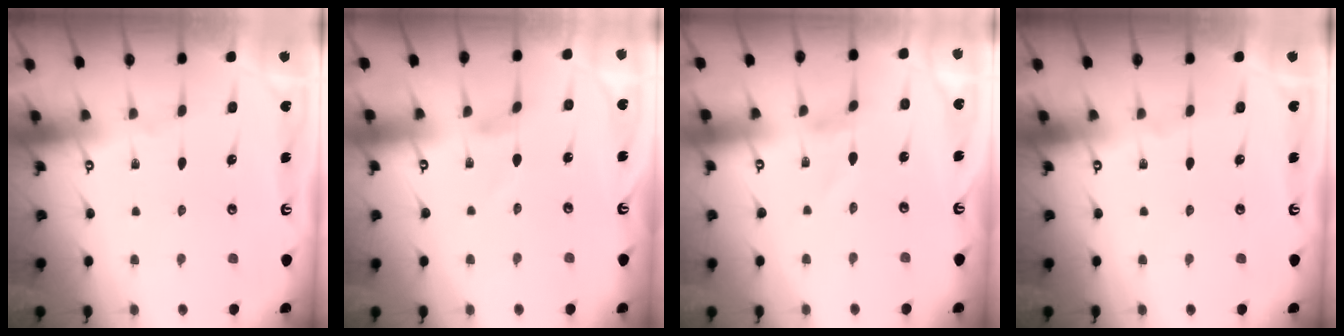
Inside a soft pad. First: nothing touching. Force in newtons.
{"total": 0.9, "press": 0.8, "slide": 0.2}
{"total": 1.4, "press": 1.4, "slide": 0.1}
{"total": 0.0}